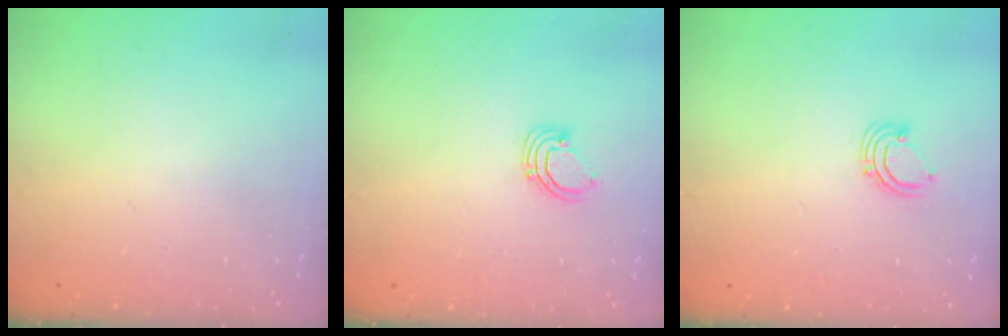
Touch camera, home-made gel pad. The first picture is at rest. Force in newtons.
{"total": 2.9, "press": 2.9, "slide": 0.3}
{"total": 2.9, "press": 2.9, "slide": 0.2}